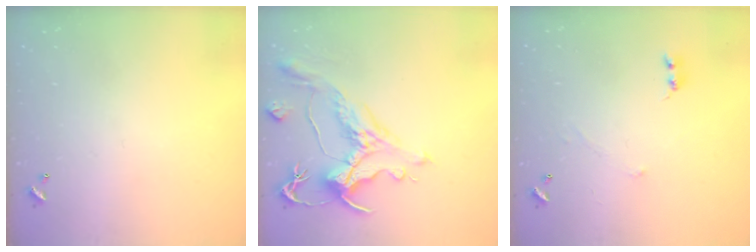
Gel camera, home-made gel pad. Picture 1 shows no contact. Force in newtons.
{"total": 2.2, "press": 1.7, "slide": 1.4}
{"total": 0.0}